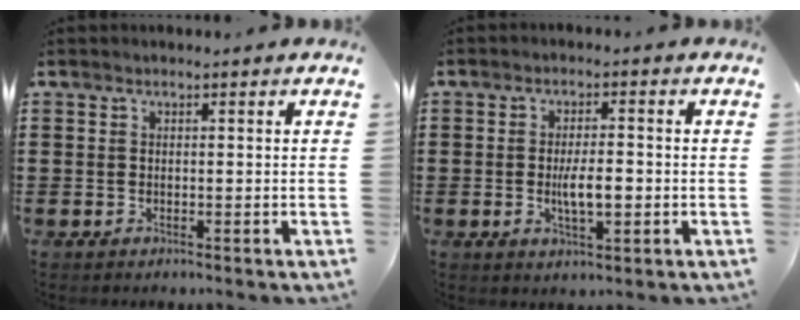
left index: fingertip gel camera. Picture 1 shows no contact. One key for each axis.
{"total": 4.9, "fx": -0.7, "fy": 1.7, "fz": 4.5, "tx": -0.079, "ty": -0.004, "tz": -0.016}